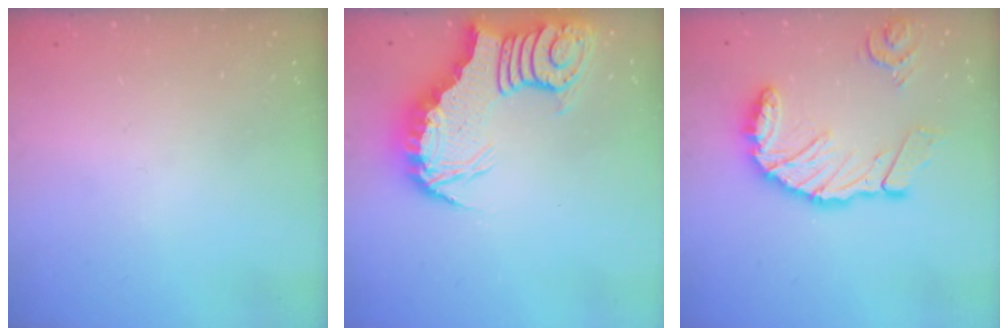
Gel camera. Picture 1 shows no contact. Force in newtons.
{"total": 10.0, "press": 10.0, "slide": 0.9}
{"total": 18.1, "press": 18.0, "slide": 2.3}